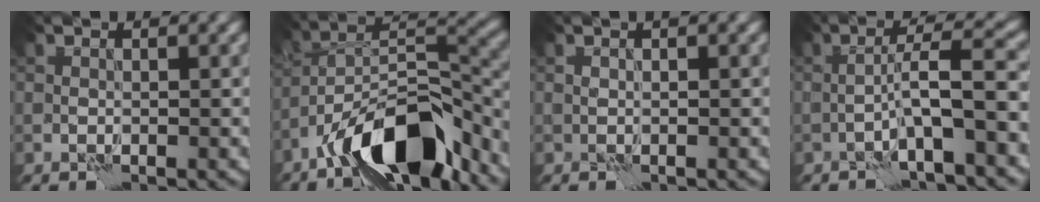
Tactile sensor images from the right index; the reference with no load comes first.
{"total": 11.1, "force": [-7.8, 3.5, 7.2], "torque": [-0.112, 0.008, -0.147]}
{"total": 1.0, "force": [0.7, -0.6, 0.1], "torque": [0.001, 0.001, 0.018]}
{"total": 3.9, "force": [-1.5, -0.5, 3.5], "torque": [-0.055, 0.024, -0.024]}